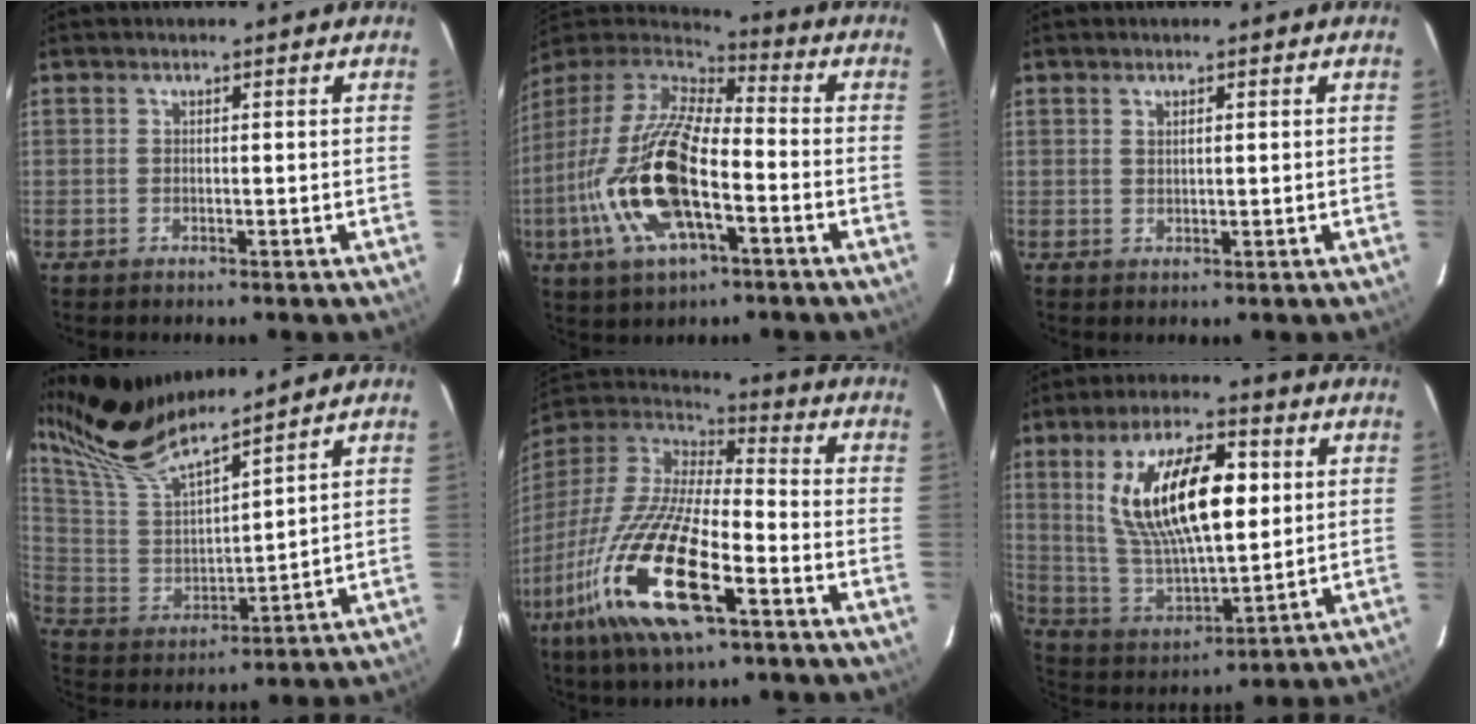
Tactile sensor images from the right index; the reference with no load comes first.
{"total": 21.5, "force": [-6.4, 8.3, 18.8], "torque": [-0.391, -0.022, -0.127]}
{"total": 1.2, "force": [0.7, 0.3, 1.0], "torque": [-0.016, 0.002, 0.012]}
{"total": 15.0, "force": [13.2, 1.8, 6.7], "torque": [-0.136, -0.005, 0.263]}
{"total": 24.2, "force": [-11.8, 7.0, 19.9], "torque": [-0.401, -0.060, -0.233]}
{"total": 19.8, "force": [5.2, 7.8, 17.4], "torque": [-0.323, 0.009, 0.107]}